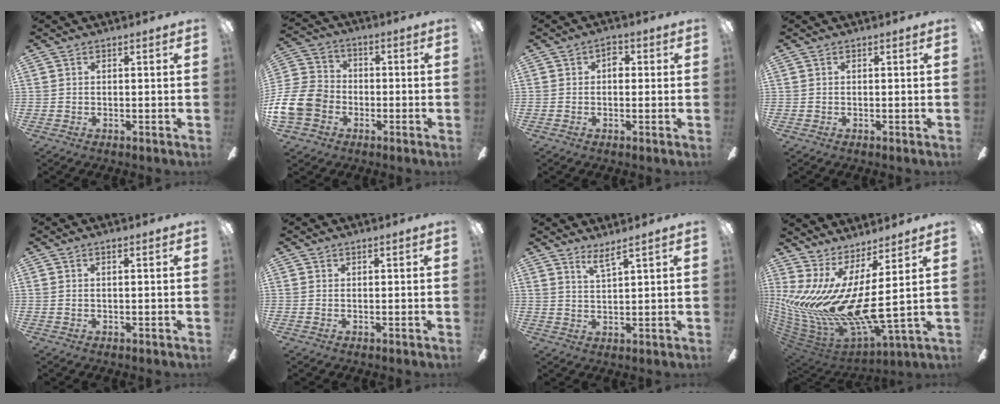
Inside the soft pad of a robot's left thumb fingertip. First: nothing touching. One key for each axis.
{"total": 12.9, "fx": -3.7, "fy": 10.4, "fz": 6.6, "tx": -0.165, "ty": 0.038, "tz": -0.068}
{"total": 3.0, "fx": 0.6, "fy": 1.8, "fz": 2.3, "tx": -0.025, "ty": 0.002, "tz": 0.003}
{"total": 0.0}
{"total": 0.9, "fx": 0.1, "fy": 0.0, "fz": 0.9, "tx": -0.017, "ty": 0.001, "tz": 0.002}
{"total": 0.0}
{"total": 3.9, "fx": 3.3, "fy": -0.2, "fz": 2.0, "tx": -0.040, "ty": -0.018, "tz": 0.057}
{"total": 16.4, "fx": -0.1, "fy": 5.1, "fz": 15.6, "tx": -0.353, "ty": -0.060, "tz": -0.001}